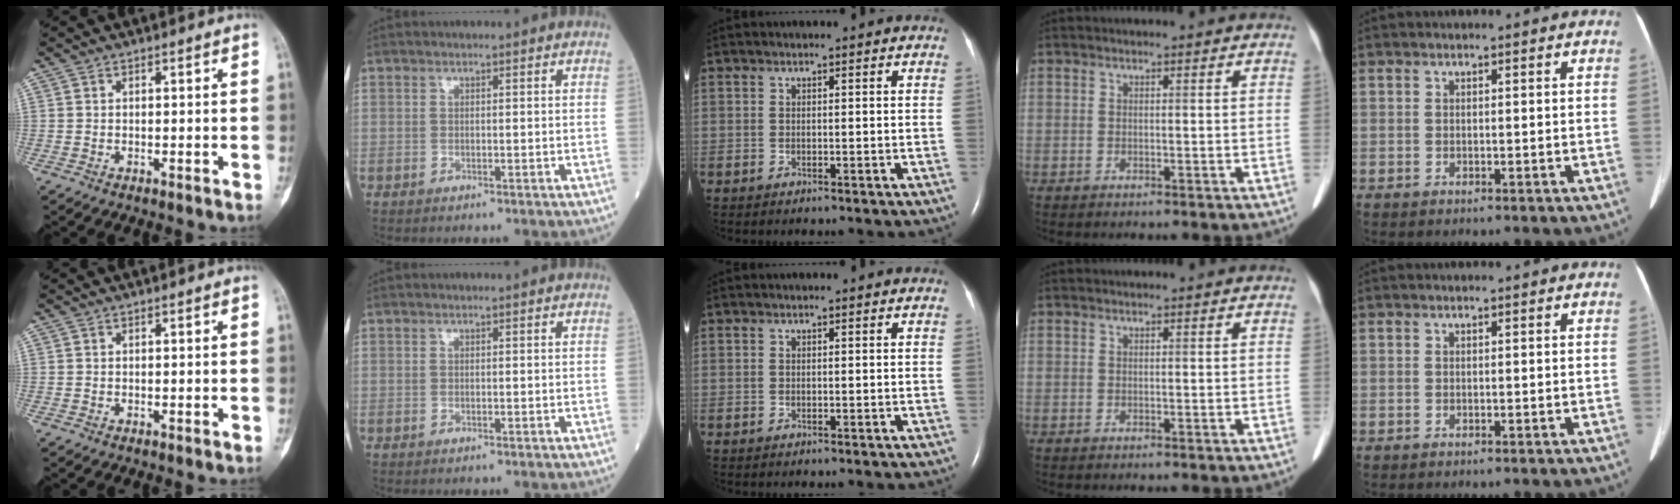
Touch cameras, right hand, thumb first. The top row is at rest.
{}